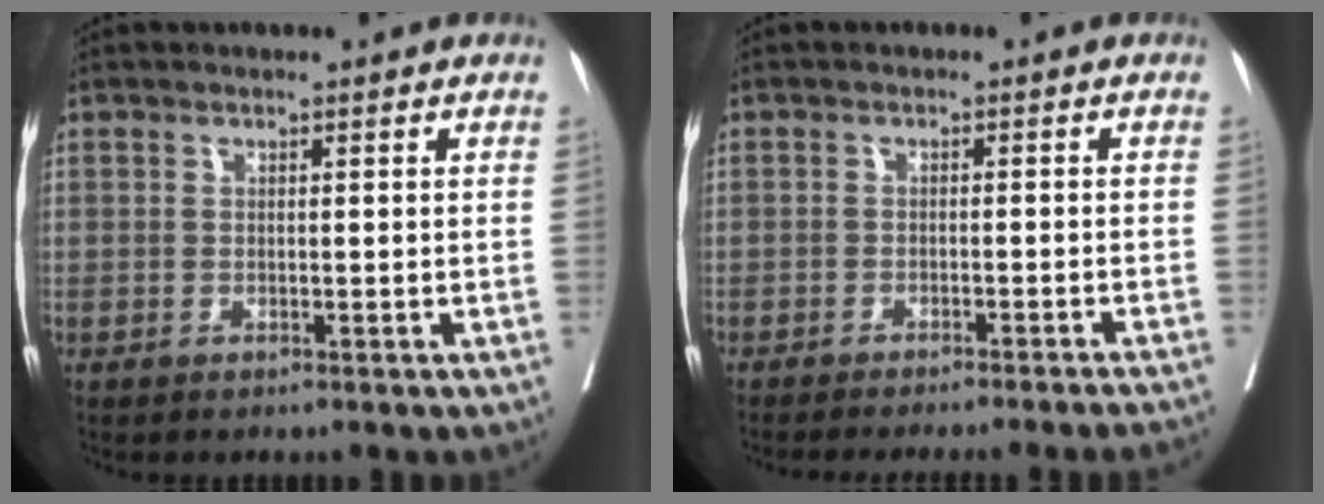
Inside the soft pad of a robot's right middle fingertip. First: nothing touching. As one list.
[{"total": 12.8, "force": [-11.8, -0.8, 4.7], "torque": [-0.046, -0.027, -0.146]}]